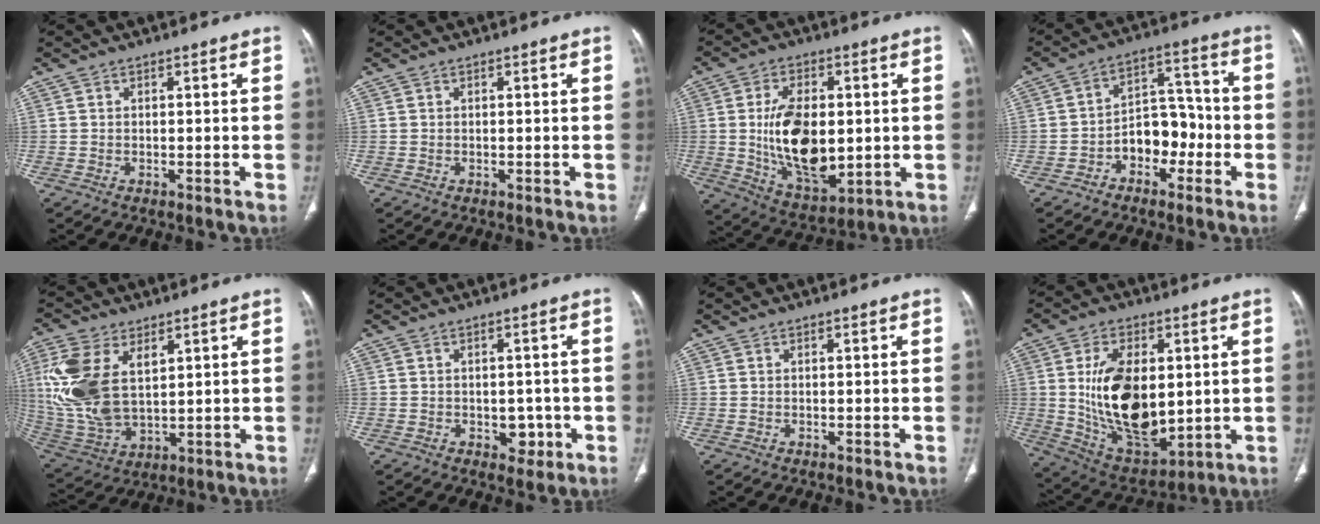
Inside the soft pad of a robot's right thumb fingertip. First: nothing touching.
{"total": 0.0}
{"total": 16.7, "force": [0.1, 9.3, 13.9], "torque": [-0.221, -0.017, 0.018]}
{"total": 9.6, "force": [-3.4, 6.7, 6.0], "torque": [-0.053, 0.054, -0.061]}
{"total": 17.2, "force": [5.1, 10.1, 12.9], "torque": [-0.277, -0.015, 0.112]}
{"total": 3.7, "force": [-1.1, 2.7, 2.2], "torque": [-0.005, 0.006, -0.010]}
{"total": 0.0}
{"total": 20.0, "force": [1.4, 11.4, 16.4], "torque": [-0.264, -0.023, 0.047]}